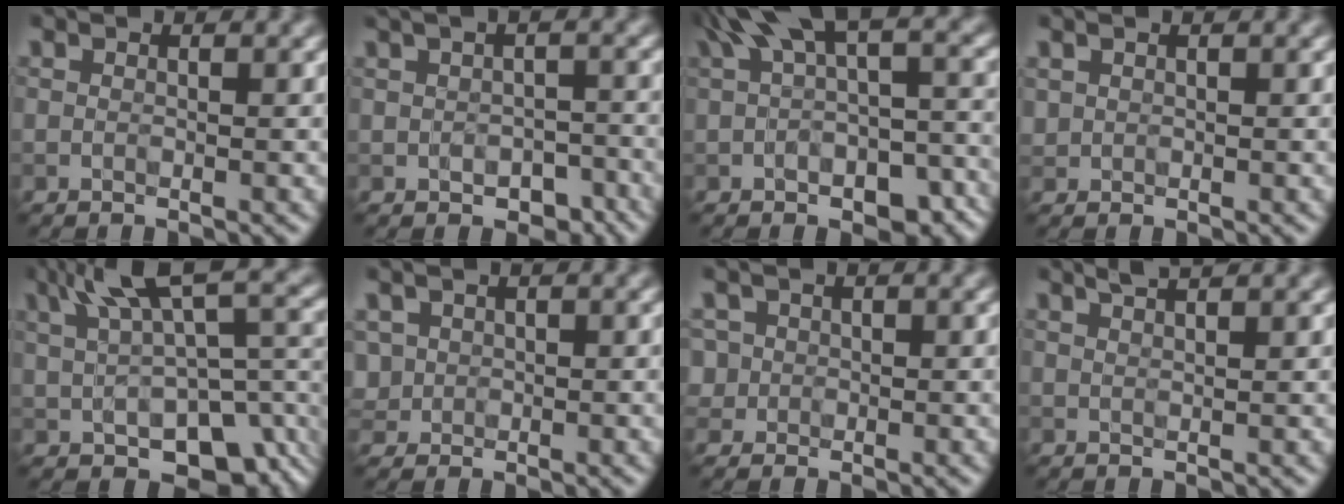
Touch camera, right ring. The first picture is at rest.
{"total": 4.2, "force": [-0.6, 2.8, 3.2], "torque": [-0.032, -0.002, 0.006]}
{"total": 9.5, "force": [0.4, 5.0, 8.1], "torque": [-0.122, -0.007, 0.015]}
{"total": 0.7, "force": [0.4, 0.6, 0.0], "torque": [0.002, -0.002, 0.011]}
{"total": 11.2, "force": [1.6, 5.8, 9.4], "torque": [-0.162, -0.019, 0.054]}
{"total": 1.9, "force": [0.4, 1.8, 0.6], "torque": [-0.011, -0.001, 0.012]}
{"total": 2.9, "force": [0.6, 2.7, 0.8], "torque": [-0.009, 0.013, 0.010]}
{"total": 2.6, "force": [2.0, 0.7, 1.5], "torque": [-0.002, 0.013, 0.010]}